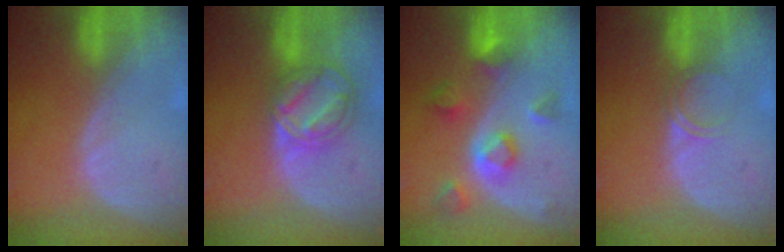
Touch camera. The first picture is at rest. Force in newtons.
{"total": 8.5, "press": 7.2, "slide": 4.6}
{"total": 7.6, "press": 6.8, "slide": 3.4}
{"total": 2.1, "press": 1.8, "slide": 1.1}